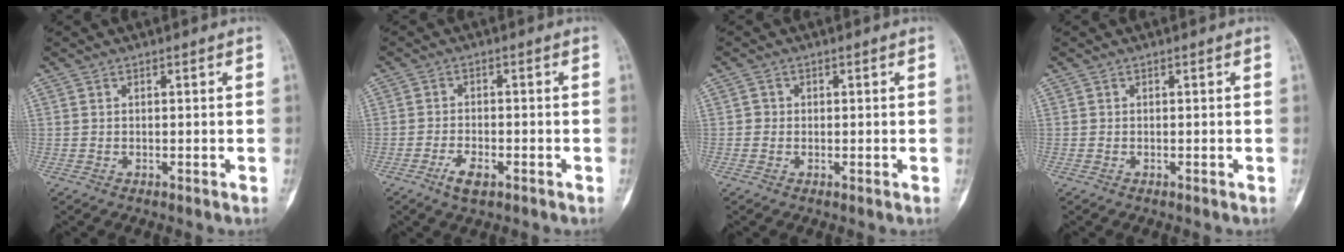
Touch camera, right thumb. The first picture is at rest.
{"total": 3.8, "force": [-2.1, 1.6, 2.8], "torque": [-0.054, 0.007, -0.038]}
{"total": 1.0, "force": [-0.1, 1.0, 0.2], "torque": [0.003, 0.004, -0.002]}
{"total": 0.0}